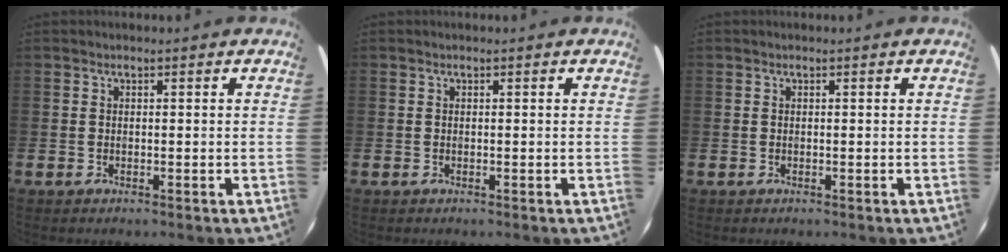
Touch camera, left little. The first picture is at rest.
{"total": 0.0}
{"total": 0.0}